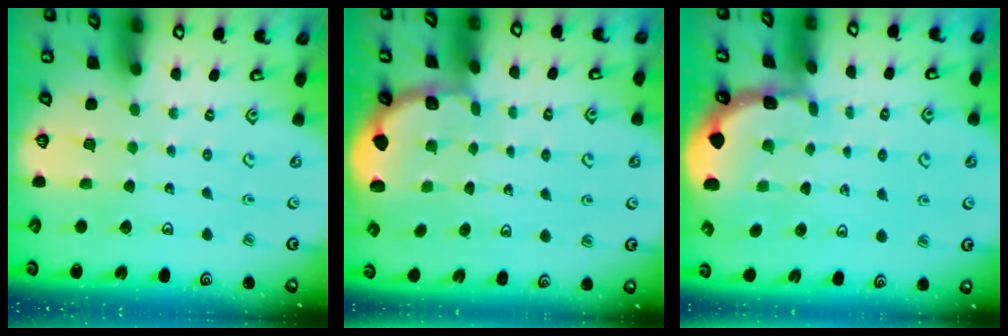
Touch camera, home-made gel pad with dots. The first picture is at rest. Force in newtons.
{"total": 2.0, "press": 1.8, "slide": 0.8}
{"total": 1.0, "press": 1.0, "slide": 0.2}